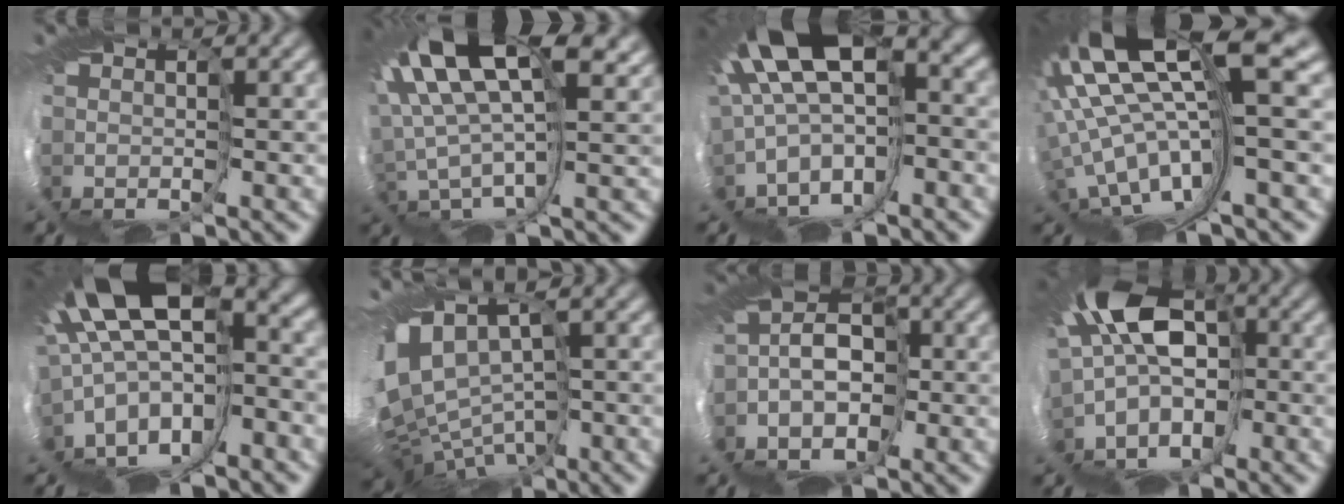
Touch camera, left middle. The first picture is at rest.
{"total": 10.5, "force": [5.8, 2.5, 8.4], "torque": [-0.219, 0.012, 0.114]}
{"total": 9.5, "force": [-0.1, 3.0, 9.0], "torque": [-0.186, 0.009, 0.026]}
{"total": 11.5, "force": [3.1, 0.5, 11.1], "torque": [-0.243, 0.002, 0.078]}
{"total": 10.3, "force": [-2.3, 2.9, 9.6], "torque": [-0.195, -0.008, -0.010]}
{"total": 6.6, "force": [-2.9, 2.8, 5.2], "torque": [-0.128, 0.002, -0.023]}
{"total": 4.2, "force": [-1.9, 3.0, 2.2], "torque": [-0.051, 0.023, -0.056]}
{"total": 8.5, "force": [-0.6, 4.8, 7.0], "torque": [-0.160, 0.008, -0.008]}